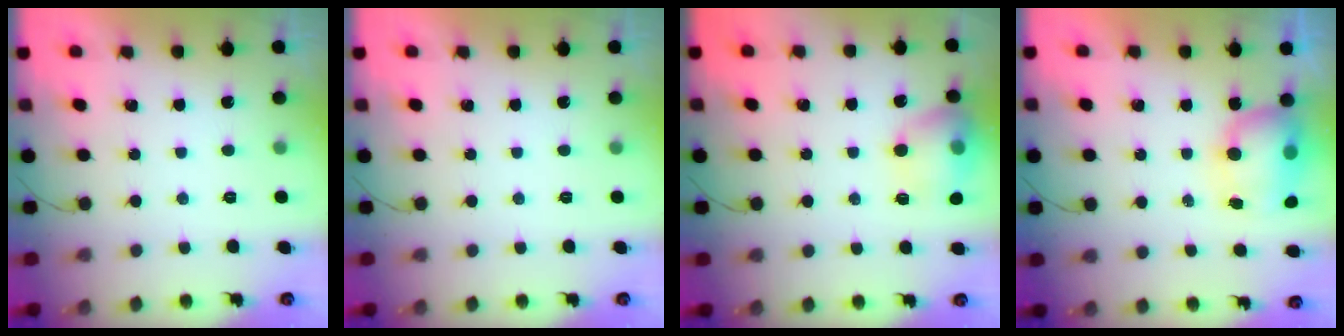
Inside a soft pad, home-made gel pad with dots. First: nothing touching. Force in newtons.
{"total": 0.0}
{"total": 13.8, "press": 13.7, "slide": 2.0}
{"total": 8.3, "press": 8.2, "slide": 1.2}